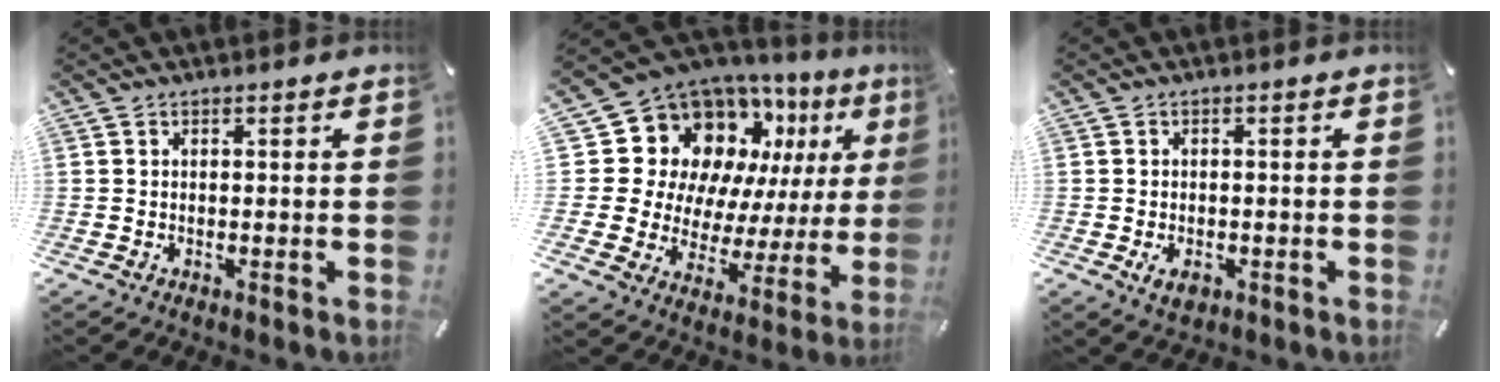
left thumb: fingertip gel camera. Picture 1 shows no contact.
{"total": 17.0, "force": [9.5, 12.5, 6.5], "torque": [-0.099, -0.102, 0.190]}
{"total": 3.0, "force": [-1.1, 2.0, 1.9], "torque": [-0.031, -0.001, -0.023]}